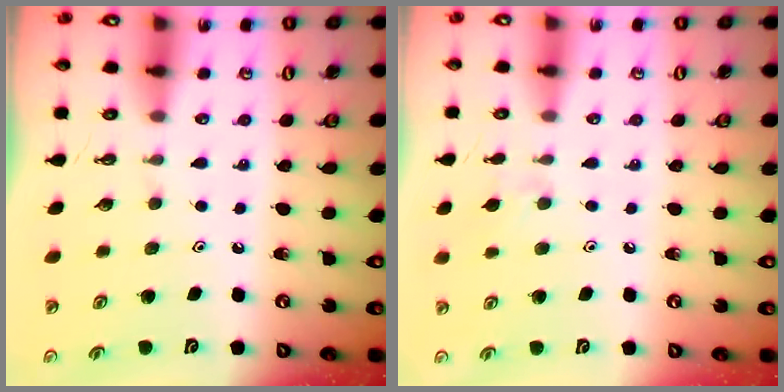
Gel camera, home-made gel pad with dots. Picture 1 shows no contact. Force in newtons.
{"total": 6.8, "press": 6.8, "slide": 0.8}